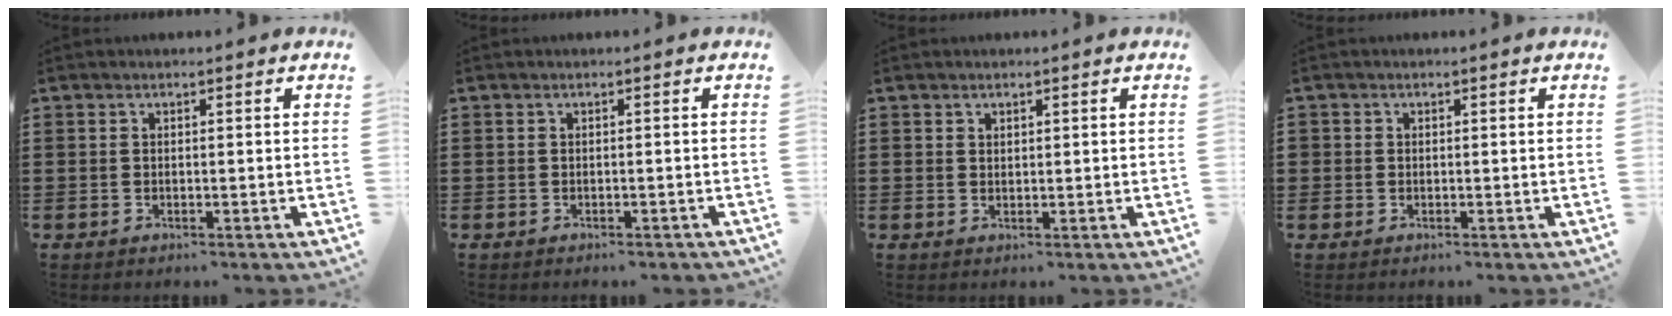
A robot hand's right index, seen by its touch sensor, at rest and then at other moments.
{"total": 0.6, "force": [-0.5, 0.1, 0.2], "torque": [-0.008, -0.004, -0.010]}
{"total": 0.9, "force": [0.7, 0.5, 0.1], "torque": [-0.004, 0.002, 0.014]}
{"total": 0.8, "force": [0.1, 0.8, 0.1], "torque": [-0.004, 0.004, 0.001]}